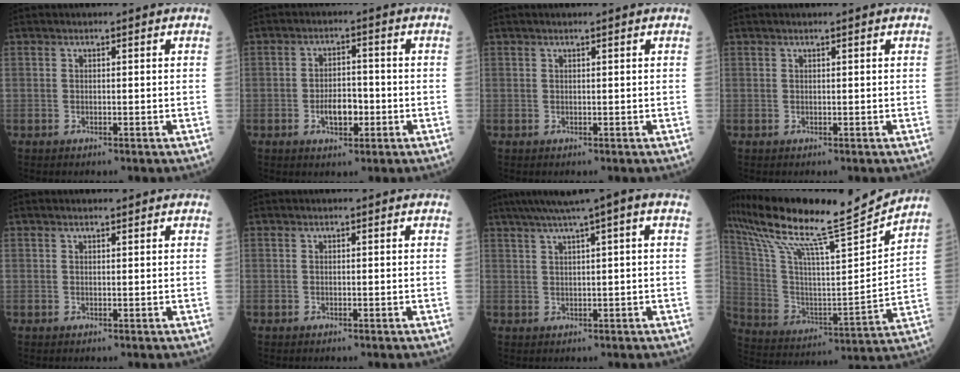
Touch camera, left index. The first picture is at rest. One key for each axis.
{"total": 4.5, "fx": -1.5, "fy": 2.3, "fz": 3.6, "tx": -0.065, "ty": 0.005, "tz": -0.024}
{"total": 0.9, "fx": 0.7, "fy": -0.1, "fz": 0.6, "tx": -0.011, "ty": 0.007, "tz": 0.013}
{"total": 0.7, "fx": 0.6, "fy": -0.1, "fz": 0.5, "tx": -0.010, "ty": 0.004, "tz": 0.012}
{"total": 1.0, "fx": 0.9, "fy": 0.1, "fz": 0.5, "tx": -0.010, "ty": 0.008, "tz": 0.015}
{"total": 0.0}
{"total": 7.4, "fx": 4.4, "fy": -0.6, "fz": 5.8, "tx": -0.089, "ty": 0.034, "tz": 0.069}
{"total": 22.0, "fx": 19.4, "fy": -0.9, "fz": 10.4, "tx": -0.206, "ty": -0.030, "tz": 0.322}